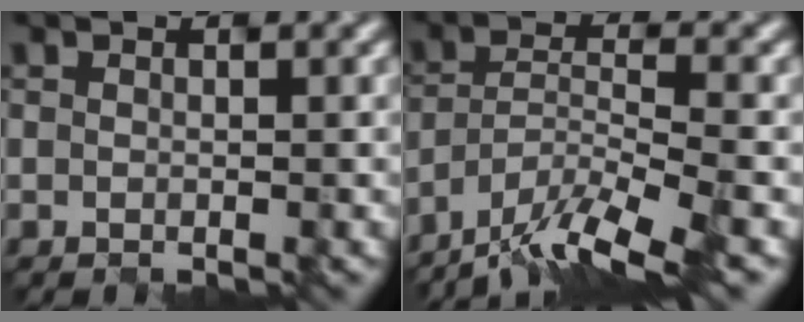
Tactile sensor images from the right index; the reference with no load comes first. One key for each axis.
{"total": 7.4, "fx": -5.9, "fy": 1.1, "fz": 4.3, "tx": -0.077, "ty": -0.002, "tz": -0.107}